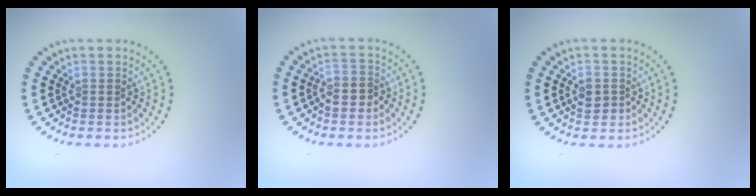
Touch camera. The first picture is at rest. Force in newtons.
{"total": 2.1, "press": 2.0, "slide": 0.6}
{"total": 1.7, "press": 1.6, "slide": 0.3}